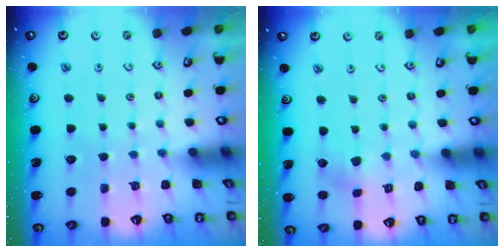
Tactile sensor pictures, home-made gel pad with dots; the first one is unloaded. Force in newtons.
{"total": 2.3, "press": 2.3, "slide": 0.4}